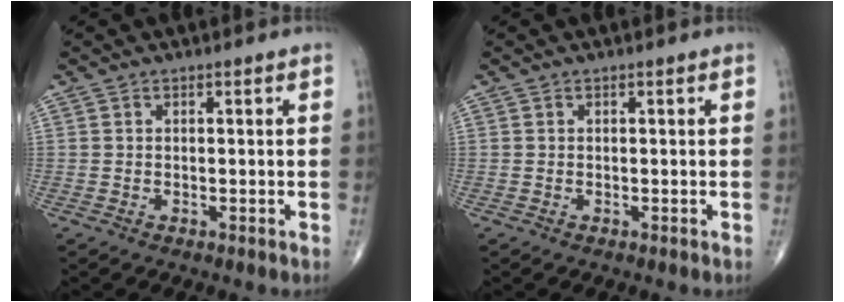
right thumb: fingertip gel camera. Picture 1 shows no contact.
{"total": 0.0}